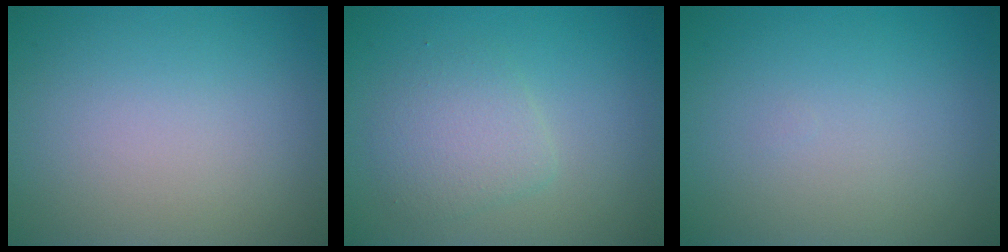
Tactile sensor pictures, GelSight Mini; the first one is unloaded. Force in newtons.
{"total": 2.7, "press": 2.7, "slide": 0.1}
{"total": 0.0}